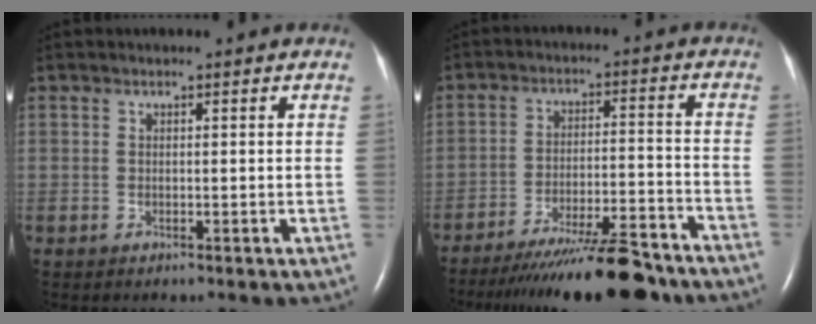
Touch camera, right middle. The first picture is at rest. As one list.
[{"total": 17.2, "force": [-14.8, 1.4, 8.7], "torque": [-0.119, -0.015, -0.225]}]